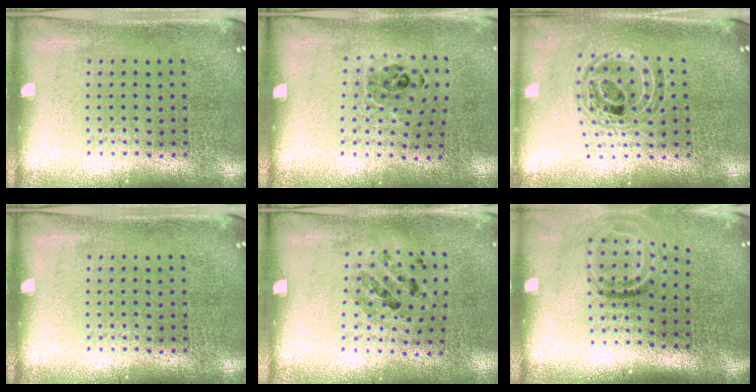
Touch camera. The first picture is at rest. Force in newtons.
{"total": 0.9, "press": 0.8, "slide": 0.4}
{"total": 0.9, "press": 0.9, "slide": 0.2}
{"total": 0.0}
{"total": 0.9, "press": 0.7, "slide": 0.5}
{"total": 1.9, "press": 1.1, "slide": 1.5}